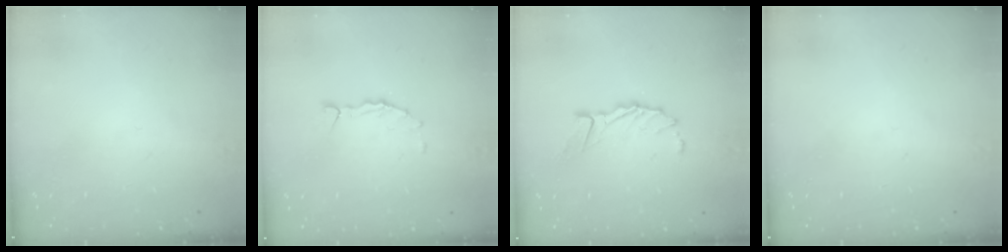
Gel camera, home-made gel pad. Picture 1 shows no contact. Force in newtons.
{"total": 1.6, "press": 1.5, "slide": 0.3}
{"total": 8.5, "press": 8.4, "slide": 0.9}
{"total": 0.0}